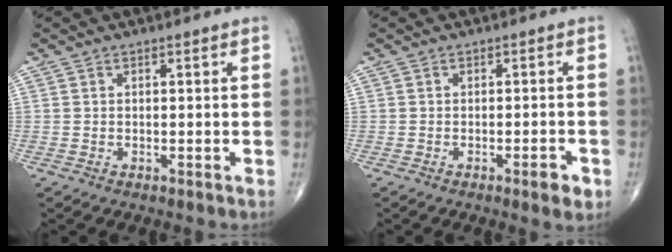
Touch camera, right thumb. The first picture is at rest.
{"total": 3.3, "force": [-1.6, 0.8, 2.8], "torque": [-0.035, 0.001, -0.023]}